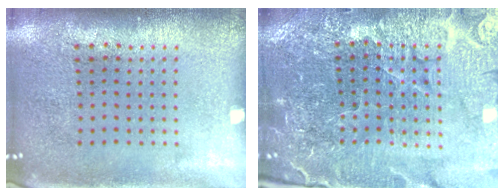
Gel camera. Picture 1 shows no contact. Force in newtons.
{"total": 4.9, "press": 4.7, "slide": 1.4}